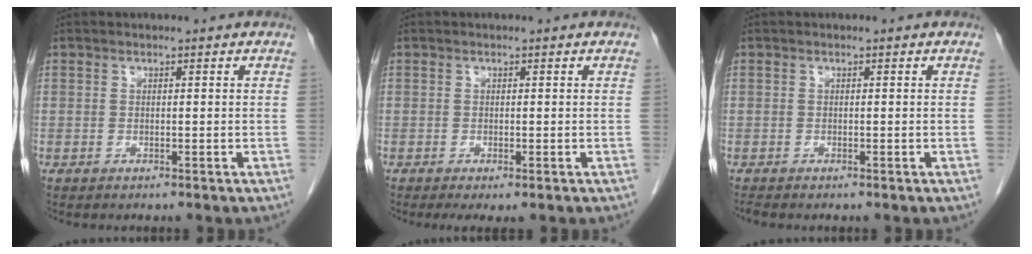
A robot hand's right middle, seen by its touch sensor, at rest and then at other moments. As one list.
[{"total": 2.0, "force": [-1.2, 0.4, 1.6], "torque": [-0.025, -0.009, -0.015]}, {"total": 0.5, "force": [-0.5, -0.1, 0.1], "torque": [-0.008, -0.003, -0.012]}]